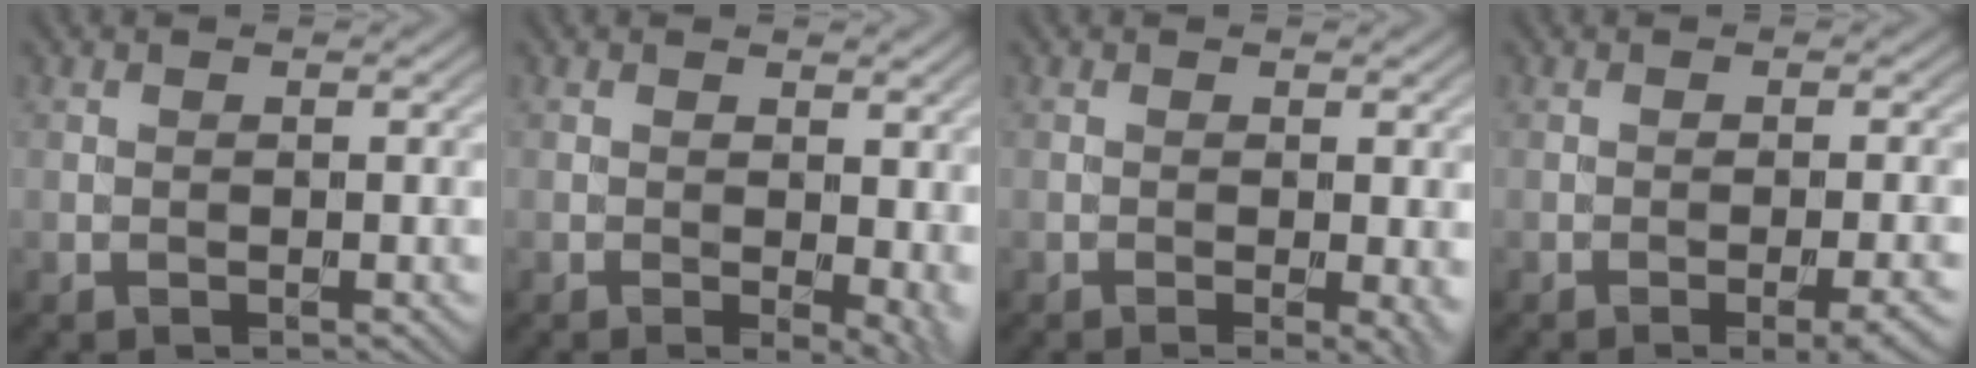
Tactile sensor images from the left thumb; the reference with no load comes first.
{"total": 5.1, "force": [-0.2, 2.3, 4.5], "torque": [-0.053, -0.008, 0.003]}
{"total": 2.8, "force": [-0.5, 0.6, 2.7], "torque": [-0.037, -0.006, -0.008]}
{"total": 3.9, "force": [-1.8, 0.8, 3.3], "torque": [-0.045, 0.005, -0.026]}